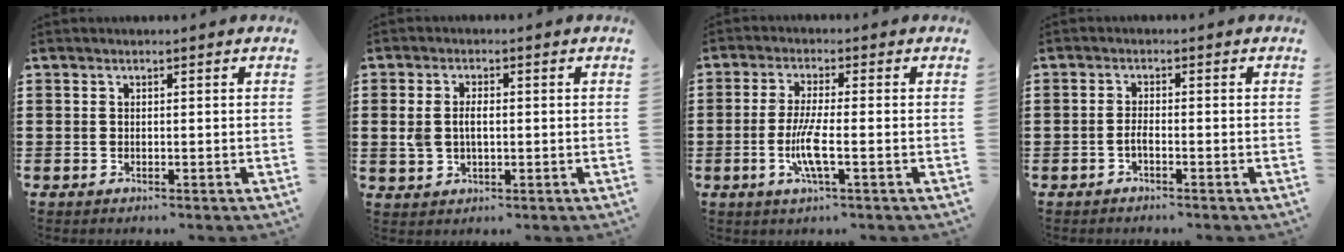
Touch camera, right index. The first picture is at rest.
{"total": 3.4, "force": [0.0, 2.0, 2.8], "torque": [-0.062, 0.006, -0.004]}
{"total": 6.0, "force": [-1.5, 0.8, 5.7], "torque": [-0.125, -0.015, -0.033]}
{"total": 1.4, "force": [-0.9, 0.3, 1.1], "torque": [-0.022, -0.001, -0.015]}